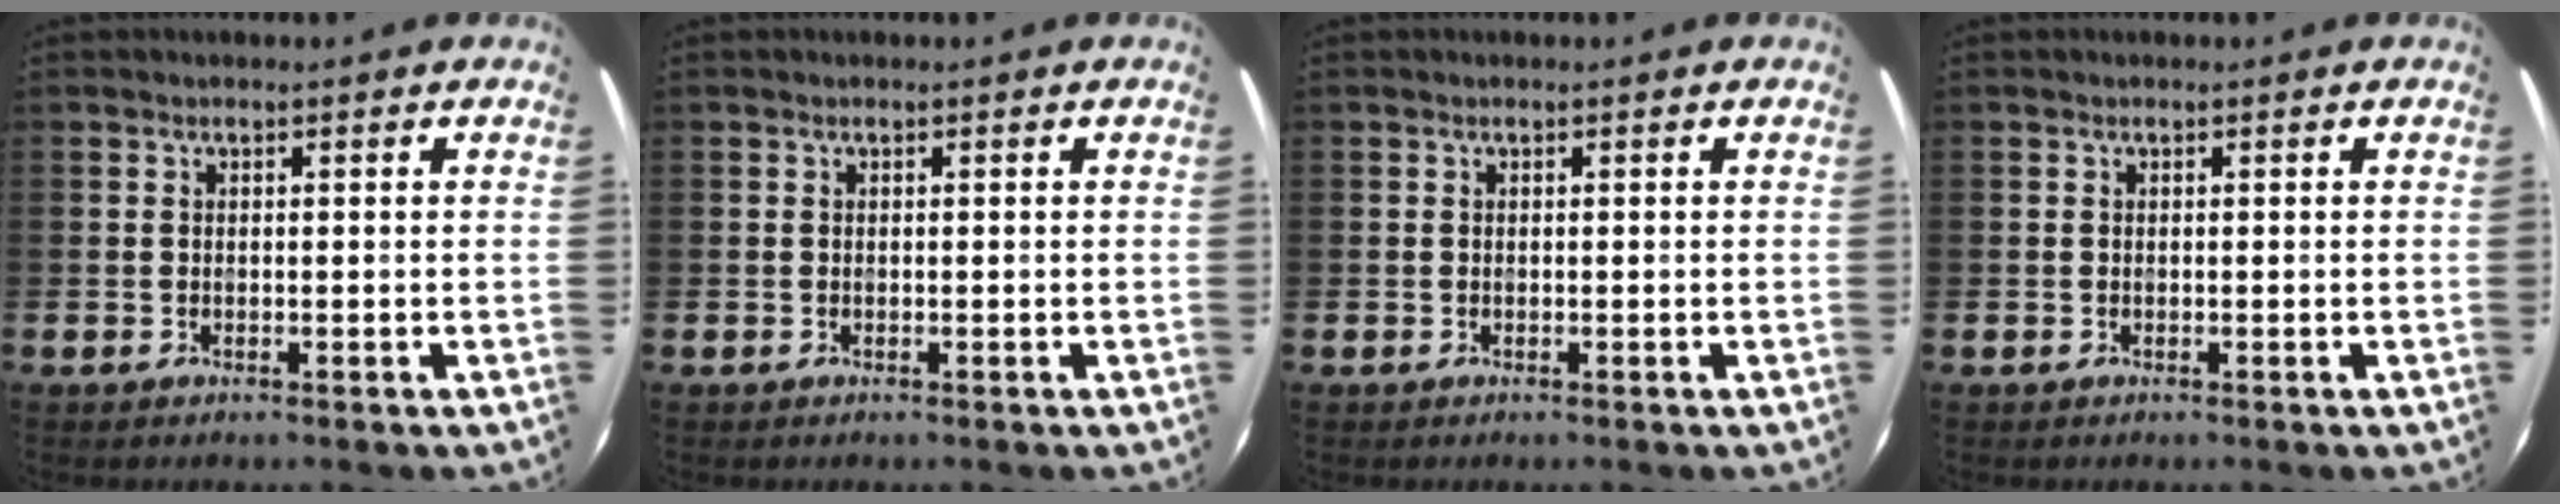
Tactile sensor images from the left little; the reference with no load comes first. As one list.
[{"total": 0.0}, {"total": 0.0}, {"total": 0.0}]